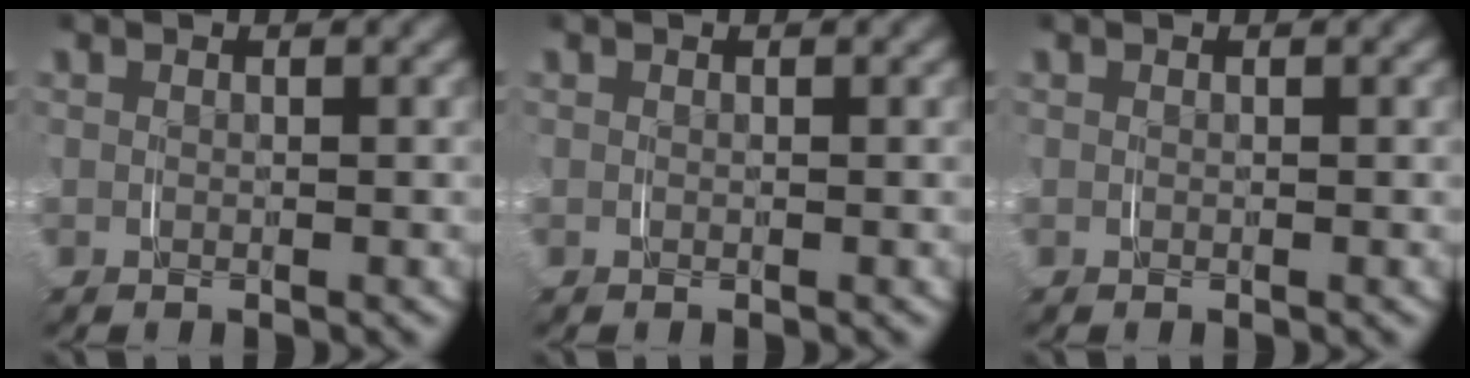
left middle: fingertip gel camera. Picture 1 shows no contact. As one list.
[{"total": 0.0}, {"total": 0.0}]